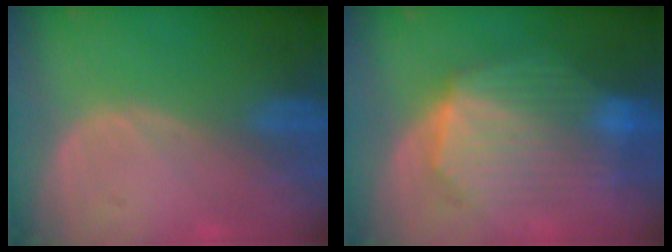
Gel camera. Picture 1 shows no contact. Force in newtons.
{"total": 10.3, "press": 10.3, "slide": 0.9}